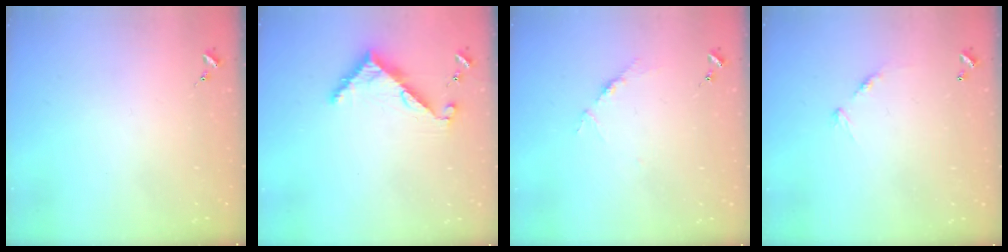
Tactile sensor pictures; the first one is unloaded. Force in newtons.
{"total": 6.9, "press": 6.9, "slide": 0.5}
{"total": 3.5, "press": 3.5, "slide": 0.5}
{"total": 7.3, "press": 7.3, "slide": 0.5}